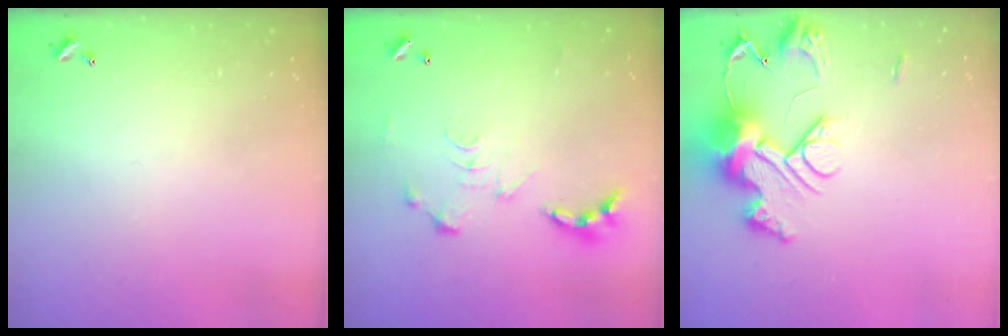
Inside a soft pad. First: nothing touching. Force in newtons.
{"total": 0.6, "press": 0.6, "slide": 0.1}
{"total": 14.4, "press": 14.3, "slide": 1.2}